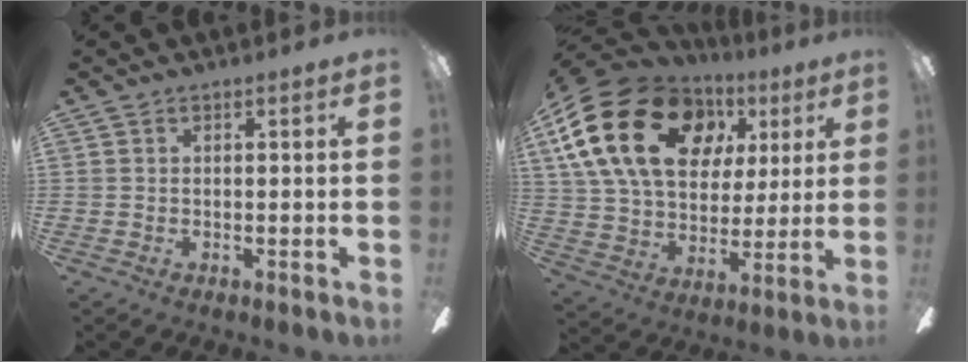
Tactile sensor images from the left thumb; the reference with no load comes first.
{"total": 25.1, "force": [9.0, 17.5, 15.5], "torque": [-0.304, -0.018, 0.161]}